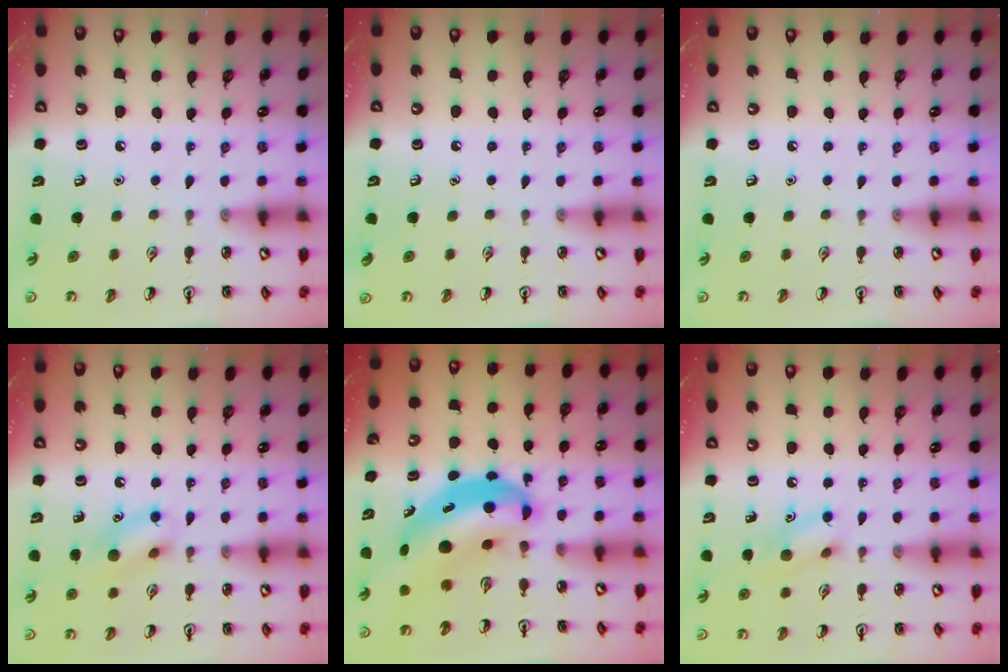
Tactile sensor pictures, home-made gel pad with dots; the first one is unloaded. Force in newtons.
{"total": 0.0}
{"total": 0.0}
{"total": 10.9, "press": 10.8, "slide": 1.0}
{"total": 8.0, "press": 7.7, "slide": 2.2}
{"total": 9.1, "press": 8.9, "slide": 1.5}